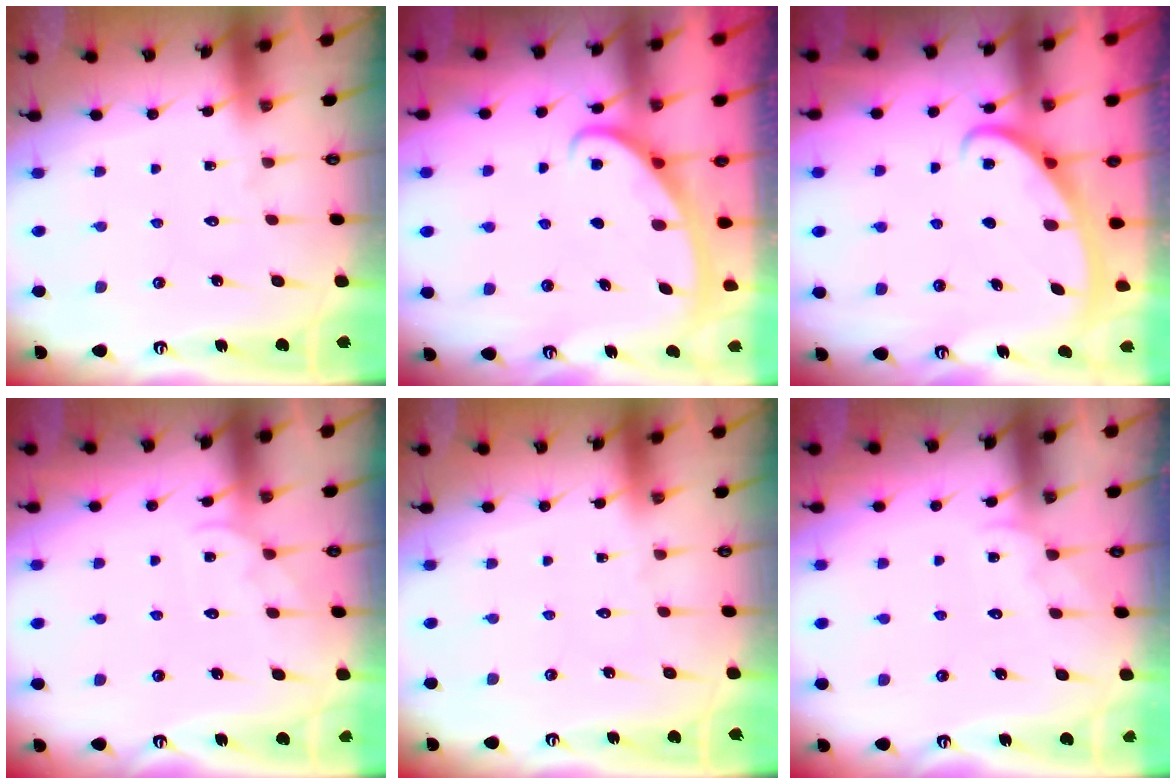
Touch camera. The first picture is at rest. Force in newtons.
{"total": 2.8, "press": 2.8, "slide": 0.4}
{"total": 2.7, "press": 2.7, "slide": 0.4}
{"total": 2.4, "press": 2.4, "slide": 0.4}
{"total": 0.0}
{"total": 2.5, "press": 2.5, "slide": 0.4}